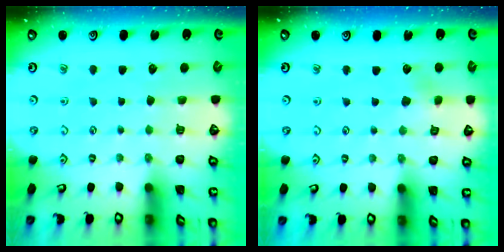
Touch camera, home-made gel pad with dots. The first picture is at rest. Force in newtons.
{"total": 3.7, "press": 3.7, "slide": 0.5}